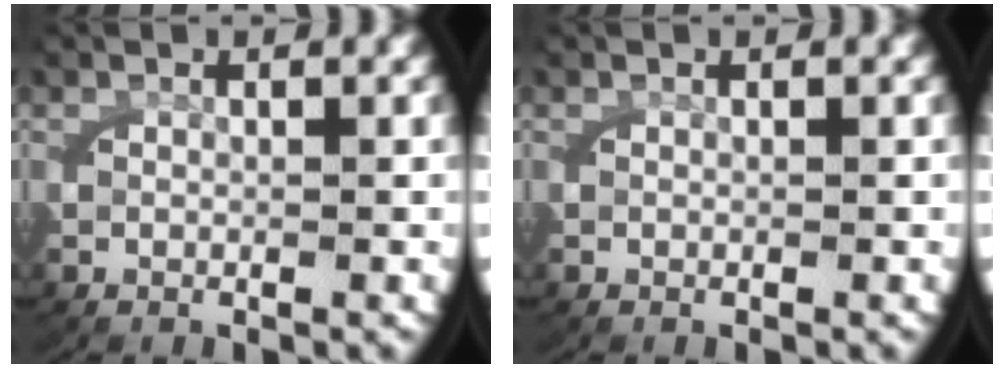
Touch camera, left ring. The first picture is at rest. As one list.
[{"total": 0.0}]